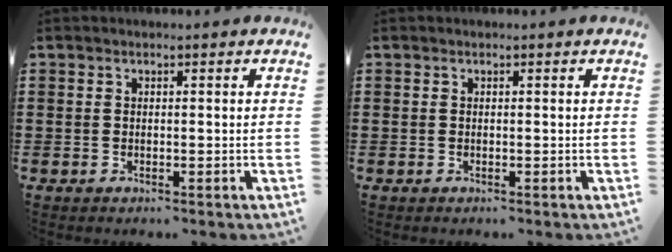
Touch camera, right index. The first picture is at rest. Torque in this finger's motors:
{"motor_torque": [0.00, 0.00, 0.00, 0.00]}